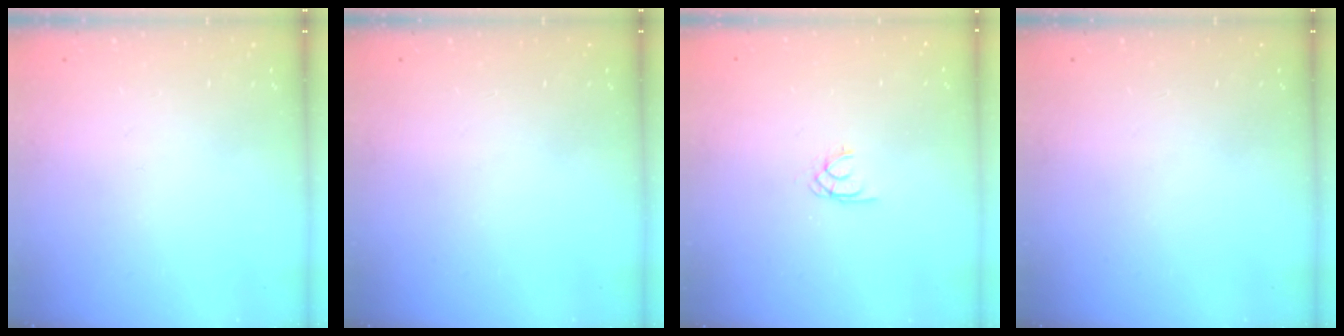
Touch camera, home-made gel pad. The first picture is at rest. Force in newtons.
{"total": 0.0}
{"total": 1.5, "press": 1.4, "slide": 0.2}
{"total": 0.0}